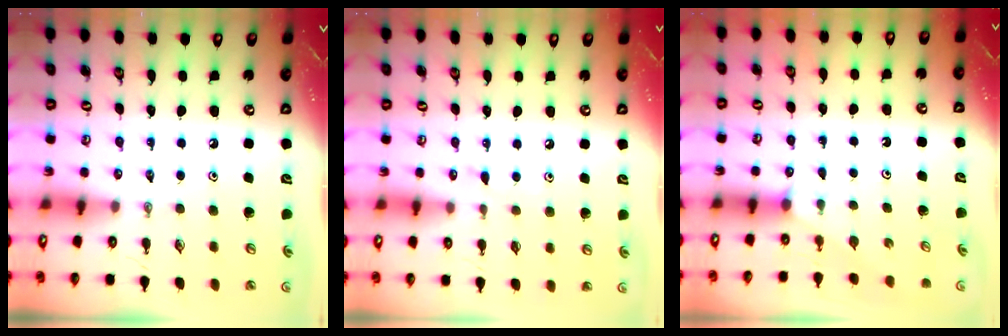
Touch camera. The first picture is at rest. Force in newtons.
{"total": 6.0, "press": 6.0, "slide": 0.5}
{"total": 1.8, "press": 1.8, "slide": 0.2}